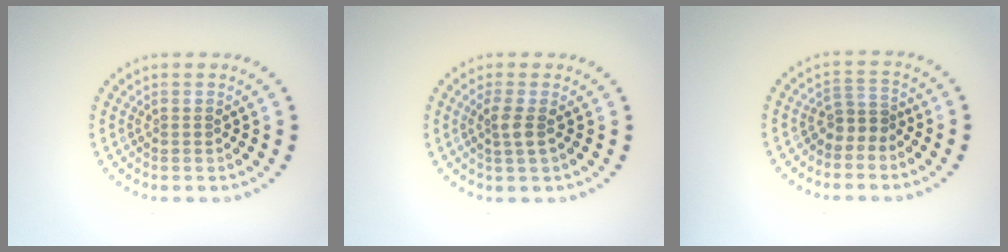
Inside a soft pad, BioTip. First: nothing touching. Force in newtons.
{"total": 1.7, "press": 1.4, "slide": 0.9}
{"total": 1.9, "press": 1.2, "slide": 1.4}